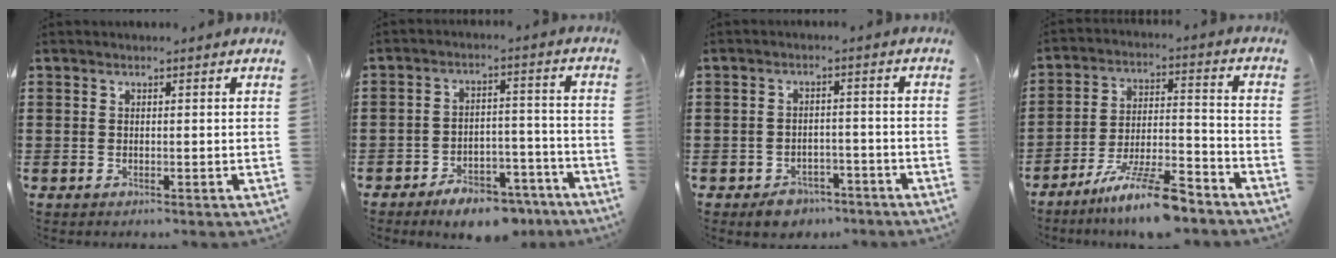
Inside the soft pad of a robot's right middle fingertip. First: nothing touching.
{"total": 7.2, "force": [-6.3, 2.0, 2.8], "torque": [-0.035, 0.021, -0.114]}
{"total": 3.3, "force": [-2.9, 1.4, 0.6], "torque": [-0.014, 0.007, -0.056]}
{"total": 11.0, "force": [-8.6, 1.3, 6.7], "torque": [-0.120, 0.015, -0.162]}